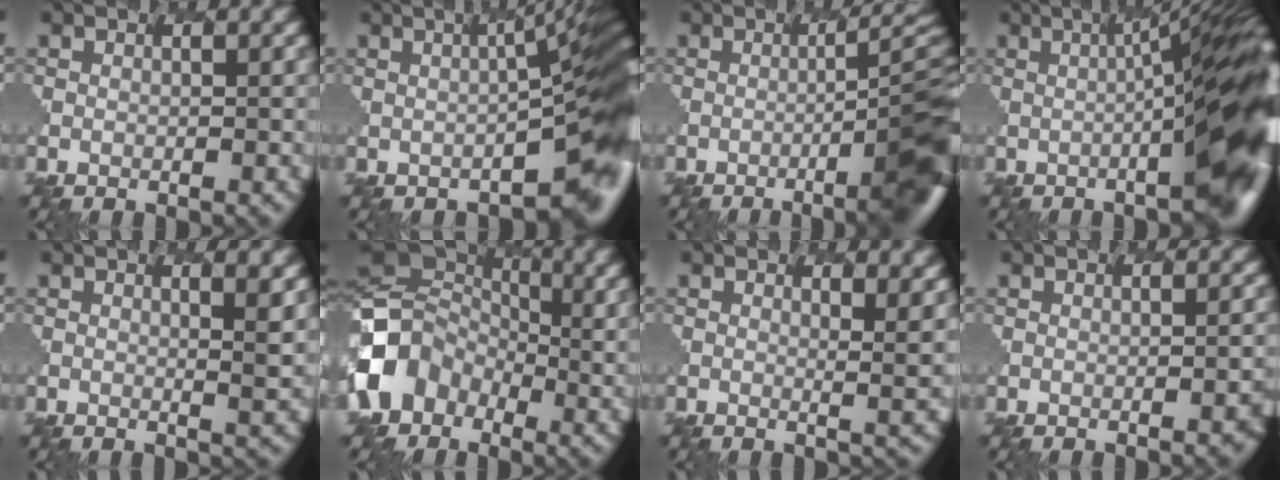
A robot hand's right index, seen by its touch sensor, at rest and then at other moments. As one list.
[{"total": 9.6, "force": [-0.4, 2.6, 9.3], "torque": [-0.100, 0.007, -0.013]}, {"total": 9.2, "force": [-2.9, 2.0, 8.4], "torque": [-0.065, 0.014, -0.055]}, {"total": 13.2, "force": [-0.1, 2.9, 12.8], "torque": [-0.117, 0.025, -0.028]}, {"total": 1.7, "force": [1.6, -0.5, 0.5], "torque": [-0.011, 0.019, 0.000]}, {"total": 6.1, "force": [-2.1, 5.6, 1.1], "torque": [-0.038, 0.017, -0.076]}, {"total": 2.2, "force": [2.1, -0.3, 0.0], "torque": [0.001, 0.023, -0.009]}, {"total": 2.7, "force": [-0.6, 1.1, 2.3], "torque": [-0.019, -0.002, -0.008]}]